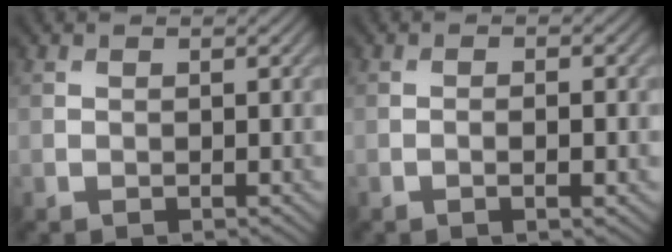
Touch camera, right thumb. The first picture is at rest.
{"total": 2.2, "force": [-0.6, 0.4, 2.0], "torque": [-0.033, 0.002, -0.011]}